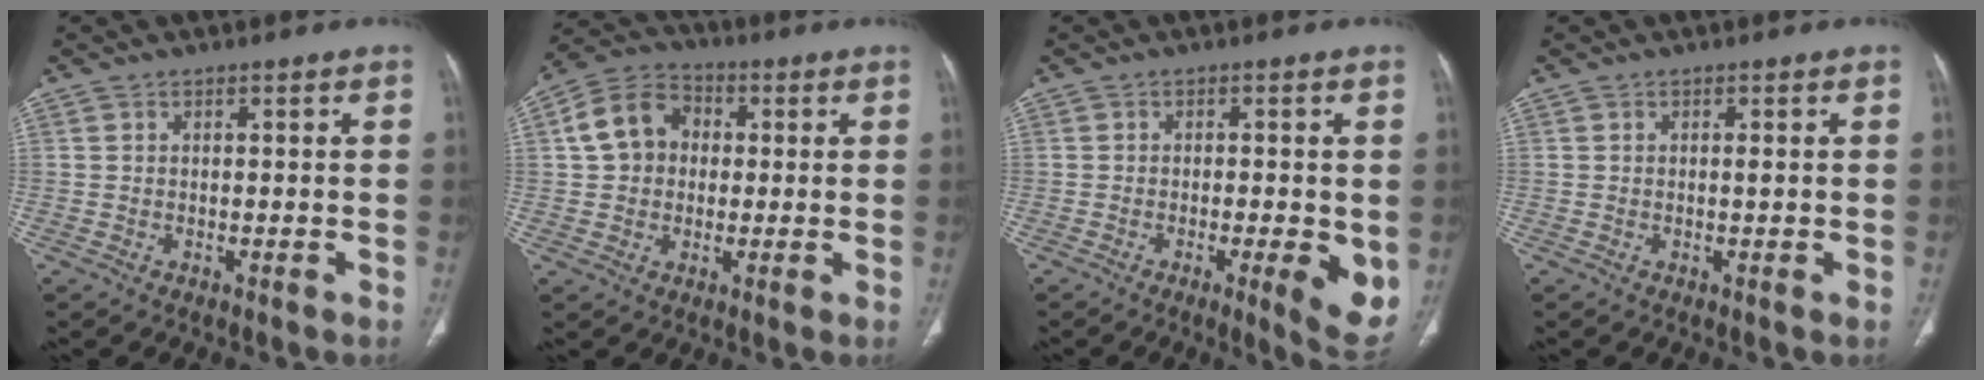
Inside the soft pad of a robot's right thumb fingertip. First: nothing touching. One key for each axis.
{"total": 9.8, "fx": 1.1, "fy": 8.2, "fz": 5.3, "tx": -0.082, "ty": 0.022, "tz": 0.008}
{"total": 7.6, "fx": -1.5, "fy": 1.8, "fz": 7.3, "tx": -0.097, "ty": -0.016, "tz": -0.021}
{"total": 0.9, "fx": 0.1, "fy": 0.1, "fz": 0.9, "tx": -0.019, "ty": -0.001, "tz": 0.002}